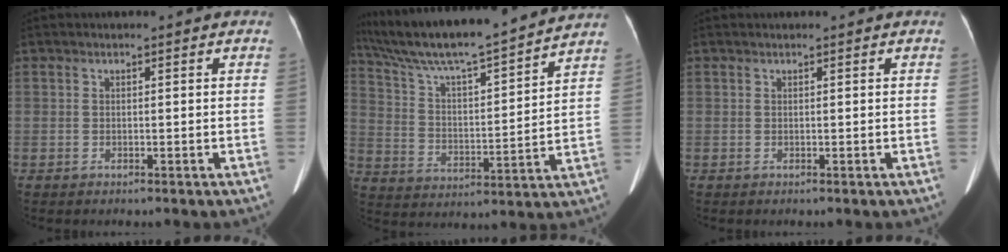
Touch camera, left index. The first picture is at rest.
{"total": 19.7, "force": [17.5, 0.1, 9.0], "torque": [-0.164, 0.013, 0.287]}
{"total": 0.7, "force": [0.7, 0.0, 0.3], "torque": [-0.005, 0.014, 0.012]}